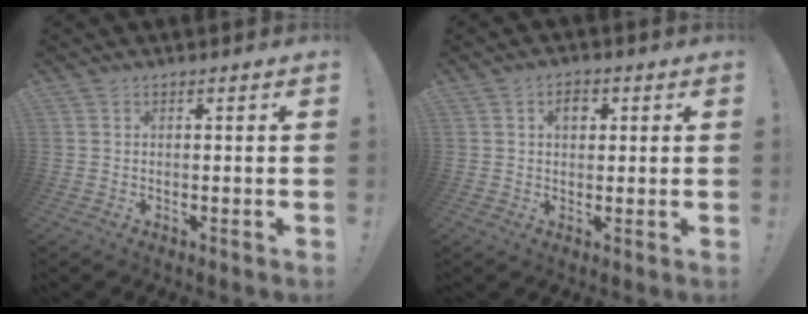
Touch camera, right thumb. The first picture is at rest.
{"total": 3.8, "force": [1.3, 2.6, 2.4], "torque": [-0.022, -0.002, 0.015]}